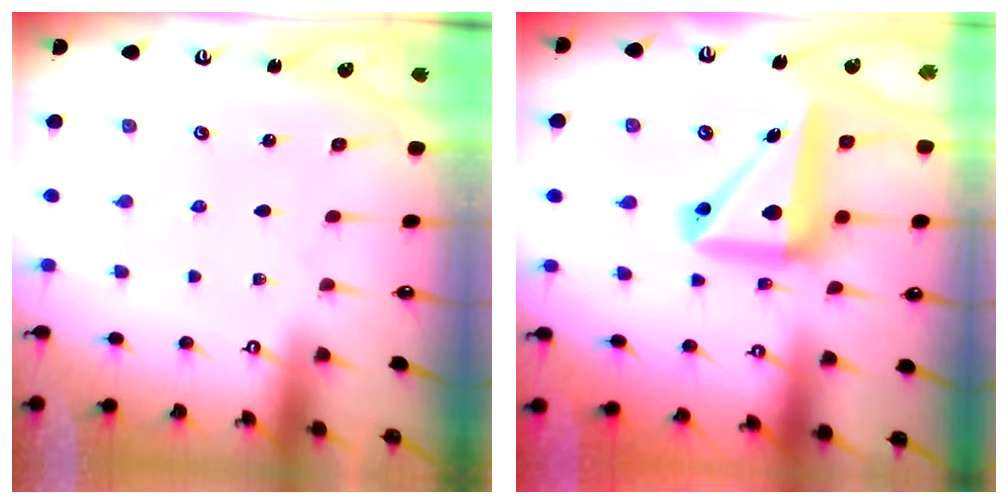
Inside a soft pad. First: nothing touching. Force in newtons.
{"total": 15.6, "press": 15.4, "slide": 2.3}